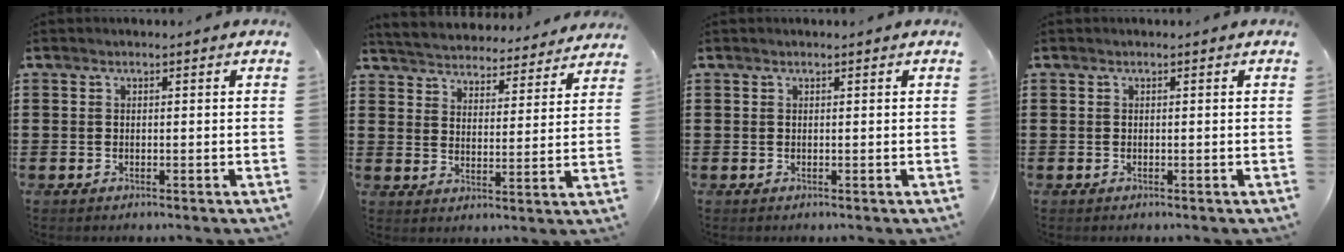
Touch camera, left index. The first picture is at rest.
{"total": 4.6, "force": [4.6, -0.2, -0.3], "torque": [-0.023, -0.040, 0.078]}
{"total": 0.0}
{"total": 0.0}